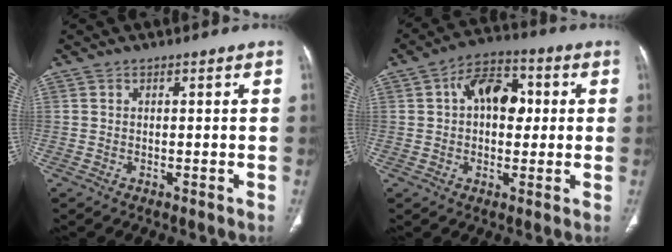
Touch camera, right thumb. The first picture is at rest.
{"total": 10.7, "force": [1.8, 6.9, 7.9], "torque": [-0.095, 0.022, 0.022]}